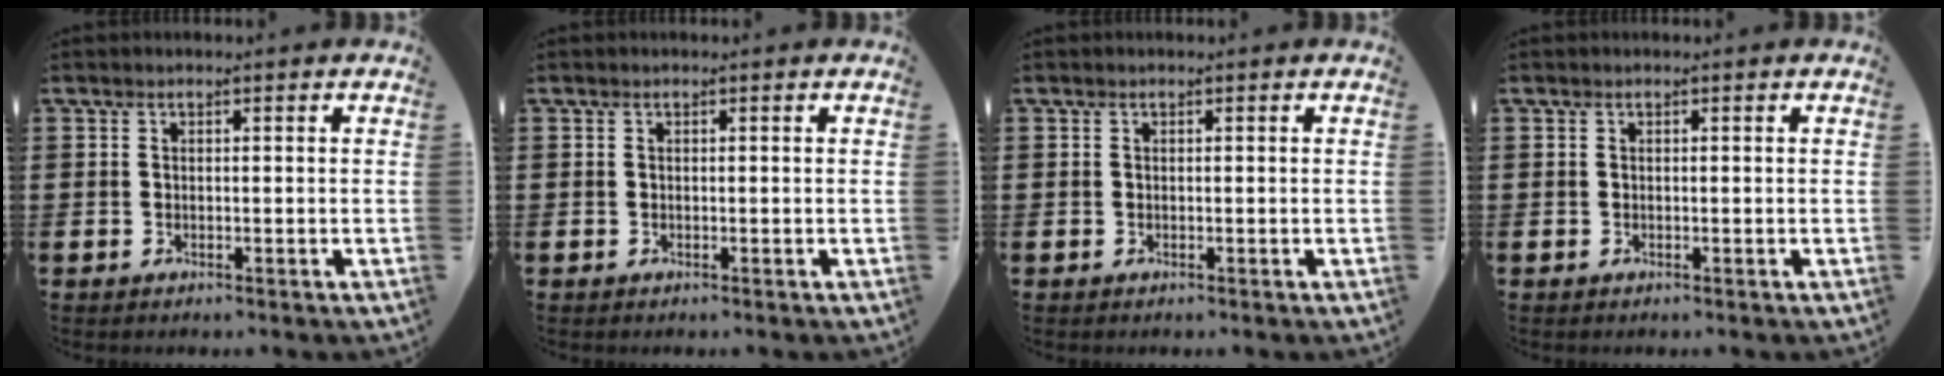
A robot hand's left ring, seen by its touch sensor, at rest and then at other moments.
{"total": 0.0}
{"total": 0.0}
{"total": 0.0}